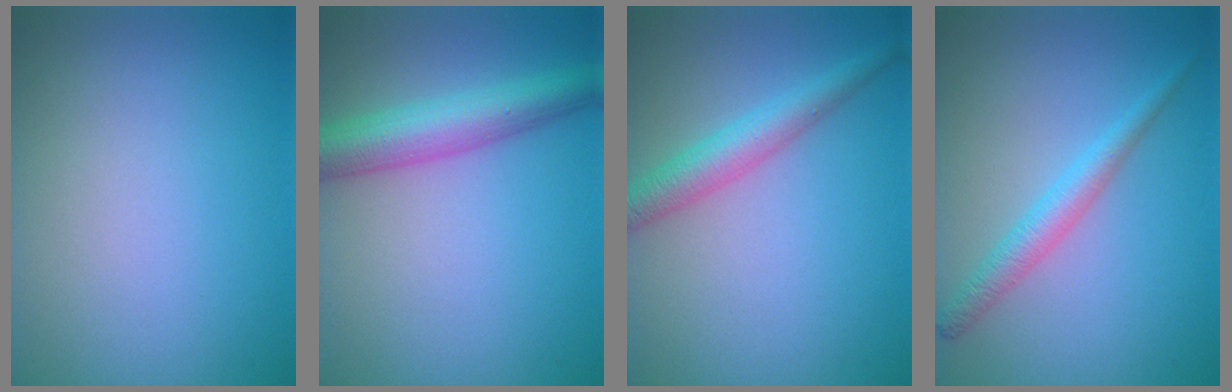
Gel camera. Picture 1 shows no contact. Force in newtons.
{"total": 5.3, "press": 5.3, "slide": 0.1}
{"total": 3.6, "press": 3.6, "slide": 0.1}
{"total": 2.4, "press": 2.4, "slide": 0.1}